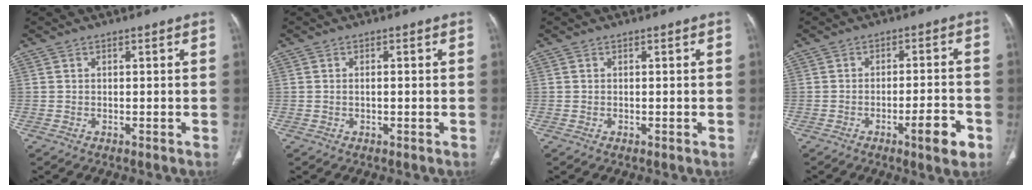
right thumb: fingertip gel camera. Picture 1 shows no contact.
{"total": 0.8, "force": [0.0, 0.2, 0.7], "torque": [-0.020, 0.006, 0.003]}
{"total": 0.0}
{"total": 6.8, "force": [-3.4, 1.3, 5.8], "torque": [-0.080, 0.017, -0.045]}